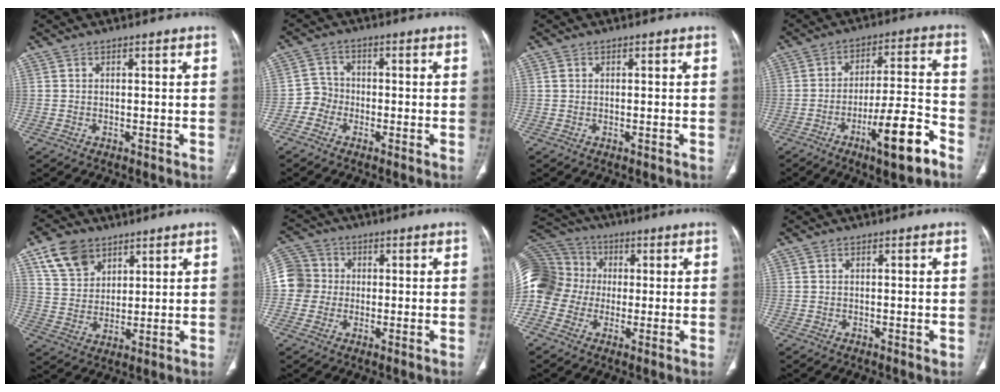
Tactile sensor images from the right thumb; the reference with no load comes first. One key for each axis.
{"total": 3.5, "fx": -1.8, "fy": 3.0, "fz": 0.0, "tx": 0.026, "ty": 0.014, "tz": -0.048}
{"total": 0.7, "fx": -0.1, "fy": 0.2, "fz": 0.6, "tx": -0.013, "ty": 0.001, "tz": -0.001}
{"total": 13.4, "fx": -7.6, "fy": 2.7, "fz": 10.8, "tx": -0.165, "ty": 0.048, "tz": -0.116}
{"total": 9.7, "fx": 5.8, "fy": 6.6, "fz": 4.1, "tx": -0.054, "ty": -0.021, "tz": 0.115}
{"total": 8.1, "fx": -0.4, "fy": 7.8, "fz": 2.1, "tx": -0.024, "ty": 0.020, "tz": -0.015}
{"total": 19.7, "fx": -0.7, "fy": 17.4, "fz": 9.3, "tx": -0.244, "ty": 0.057, "tz": -0.016}
{"total": 0.7, "fx": 0.0, "fy": 0.3, "fz": 0.6, "tx": -0.009, "ty": -0.002, "tz": 0.002}